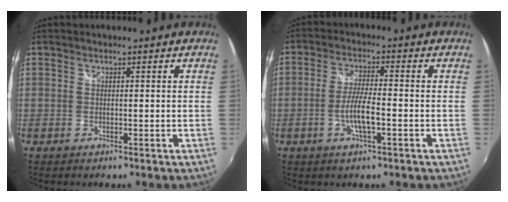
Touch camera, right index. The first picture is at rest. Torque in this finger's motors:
{"motor_torque": [0.71, -0.08, 0.31, 0.06]}